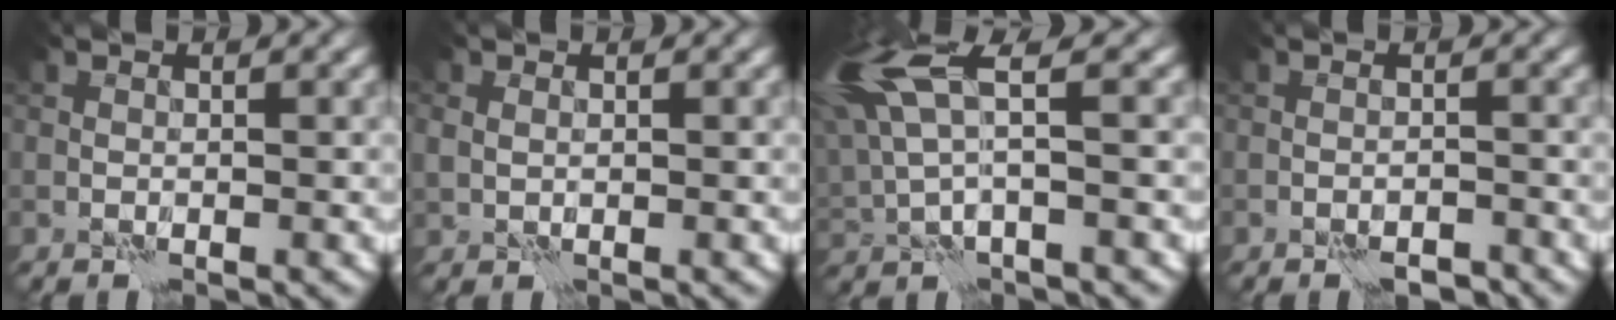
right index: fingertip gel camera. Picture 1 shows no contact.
{"total": 1.2, "force": [0.4, 1.0, 0.5], "torque": [-0.013, 0.004, 0.010]}
{"total": 7.7, "force": [3.2, 2.3, 6.6], "torque": [-0.167, 0.019, 0.064]}
{"total": 2.4, "force": [-2.1, 0.7, 1.0], "torque": [-0.013, 0.006, -0.029]}